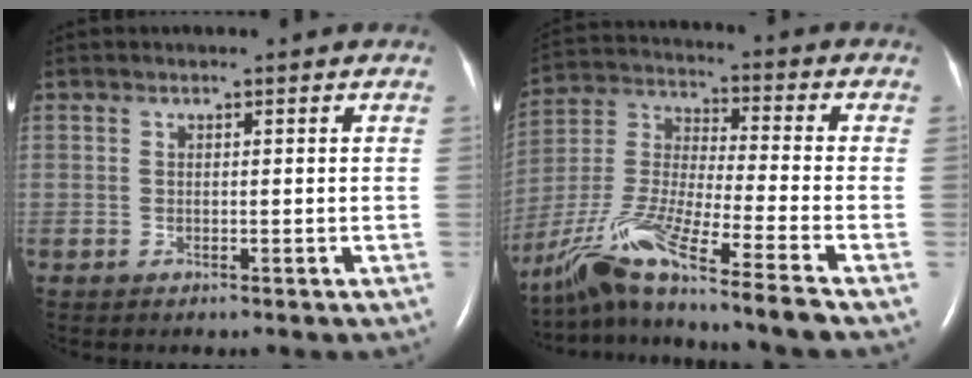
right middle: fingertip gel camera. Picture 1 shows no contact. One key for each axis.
{"total": 20.0, "fx": -15.6, "fy": -1.0, "fz": 12.5, "tx": -0.287, "ty": -0.043, "tz": -0.292}